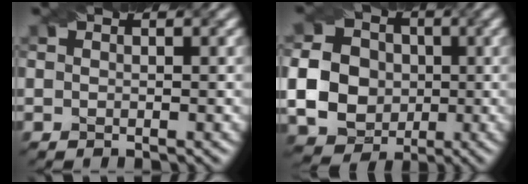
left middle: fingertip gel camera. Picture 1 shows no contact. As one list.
[{"total": 12.0, "force": [-0.8, 11.1, 4.5], "torque": [-0.125, -0.002, -0.028]}]